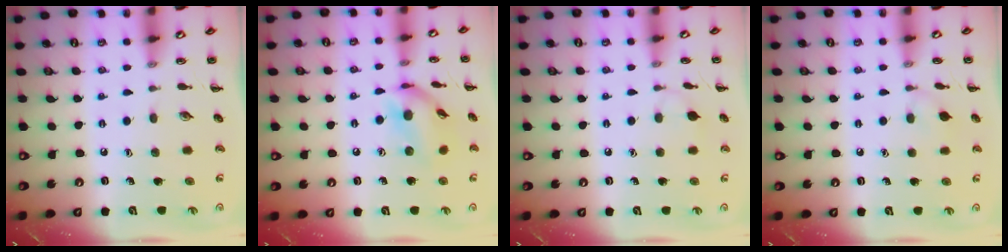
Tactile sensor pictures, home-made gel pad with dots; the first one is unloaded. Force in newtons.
{"total": 11.9, "press": 11.8, "slide": 1.4}
{"total": 5.1, "press": 4.9, "slide": 1.4}
{"total": 4.7, "press": 4.4, "slide": 1.7}